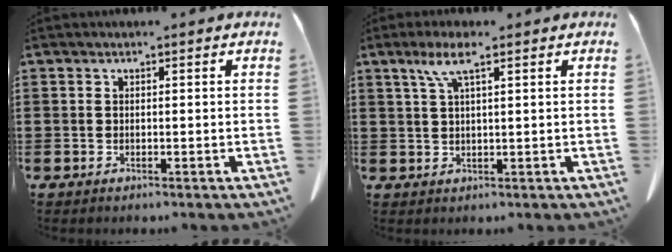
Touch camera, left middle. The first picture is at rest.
{"total": 4.4, "force": [2.3, 0.7, 3.6], "torque": [-0.079, 0.006, 0.039]}